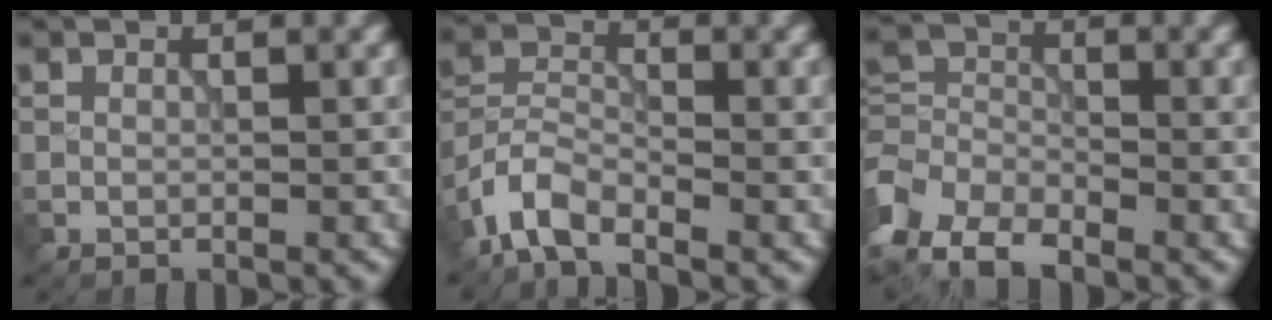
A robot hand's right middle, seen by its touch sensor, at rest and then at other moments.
{"total": 4.0, "force": [-3.0, 1.5, 2.1], "torque": [-0.040, 0.002, -0.075]}
{"total": 6.4, "force": [-3.9, 3.8, 3.4], "torque": [-0.064, 0.004, -0.090]}